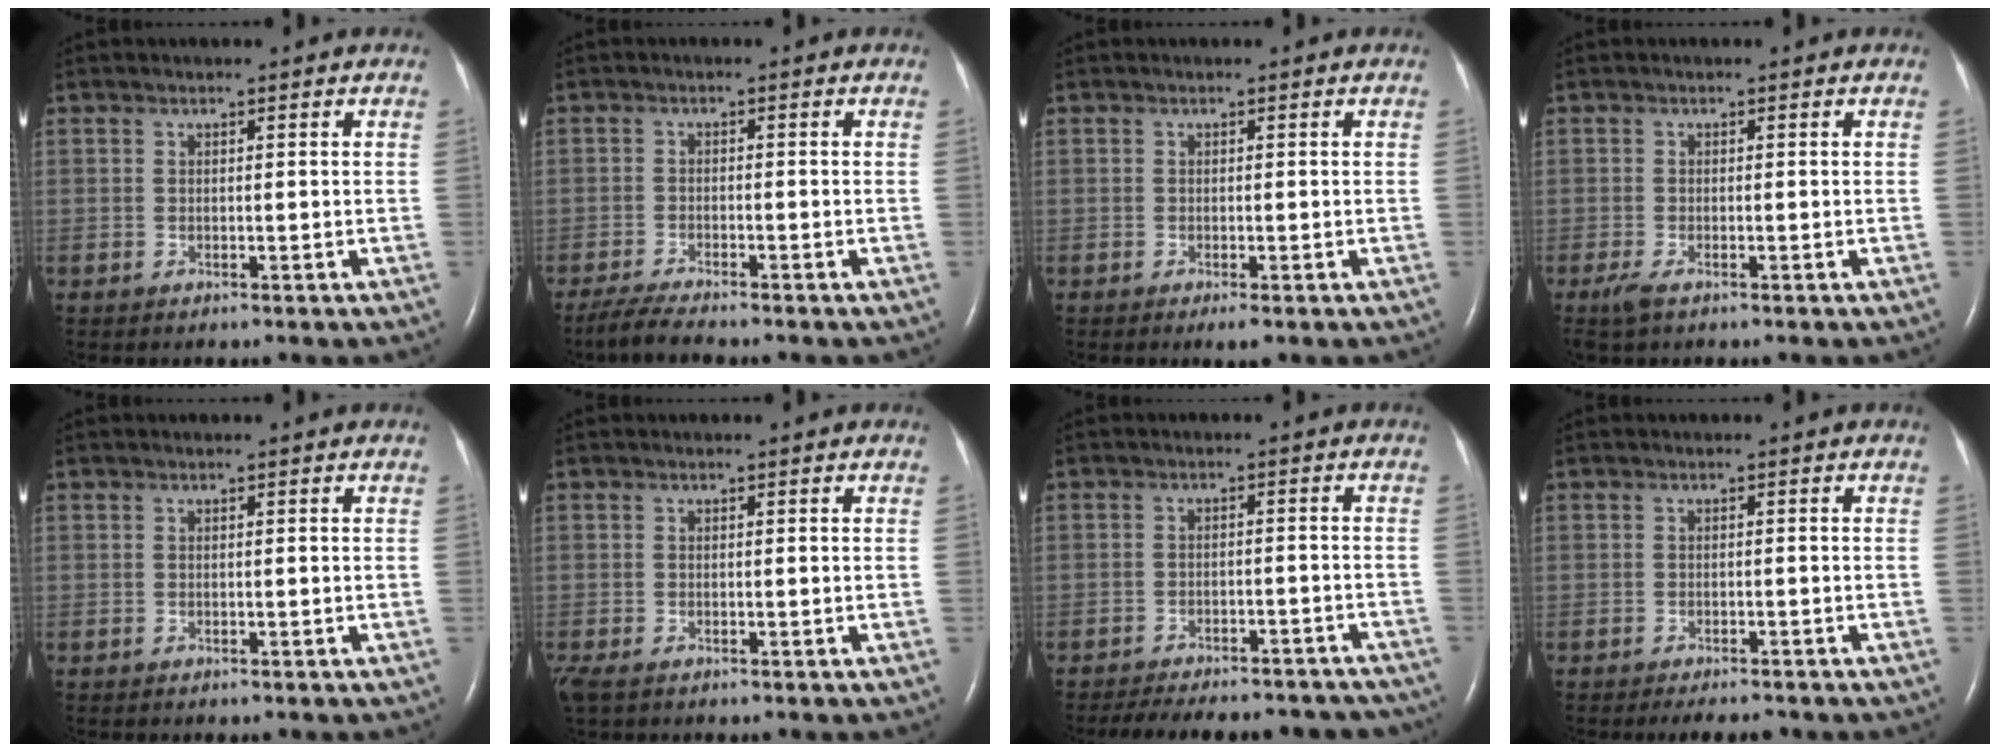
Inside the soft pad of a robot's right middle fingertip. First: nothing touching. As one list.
[{"total": 4.4, "force": [-3.8, 0.0, 2.2], "torque": [-0.050, -0.017, -0.070]}, {"total": 1.4, "force": [-0.8, 0.1, 1.1], "torque": [-0.017, -0.005, -0.011]}, {"total": 1.9, "force": [-1.2, 0.5, 1.4], "torque": [-0.041, -0.007, -0.024]}, {"total": 0.0}, {"total": 2.7, "force": [-1.7, 1.3, 1.7], "torque": [-0.045, -0.010, -0.028]}, {"total": 19.2, "force": [-17.0, 6.1, 6.5], "torque": [-0.121, -0.003, -0.207]}, {"total": 3.8, "force": [-3.4, 0.9, 1.6], "torque": [-0.018, -0.005, -0.044]}]